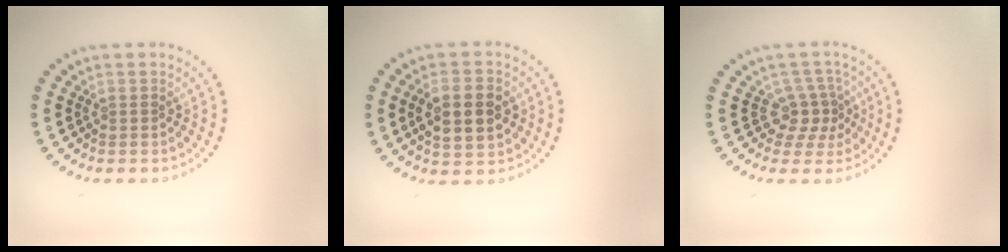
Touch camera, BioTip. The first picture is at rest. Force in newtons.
{"total": 4.6, "press": 4.6, "slide": 0.3}
{"total": 2.8, "press": 2.0, "slide": 2.0}